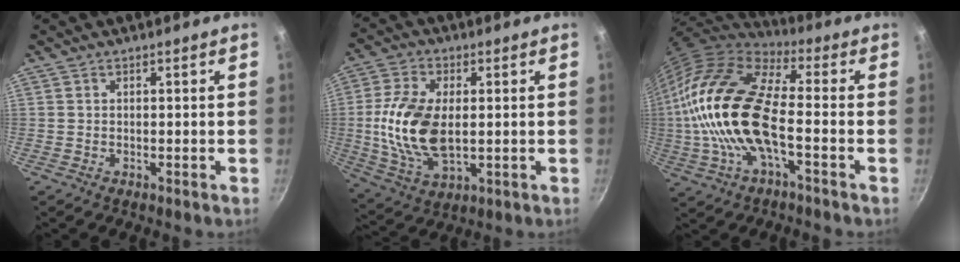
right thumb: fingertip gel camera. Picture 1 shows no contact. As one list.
[{"total": 14.8, "force": [0.3, 8.3, 12.3], "torque": [-0.242, 0.000, 0.009]}, {"total": 21.9, "force": [-2.1, 9.1, 19.8], "torque": [-0.379, 0.020, -0.051]}]